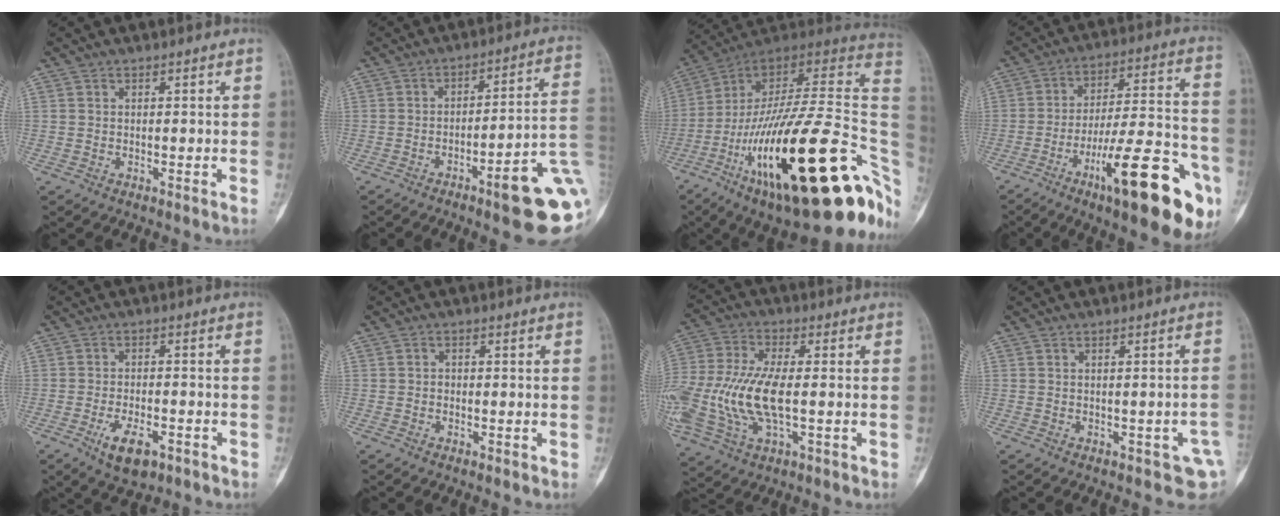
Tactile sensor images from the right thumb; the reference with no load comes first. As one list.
[{"total": 16.4, "force": [-5.9, 3.3, 14.9], "torque": [-0.129, 0.044, -0.074]}, {"total": 39.4, "force": [-10.5, 13.0, 35.8], "torque": [-0.472, 0.069, -0.171]}, {"total": 25.2, "force": [-11.7, 6.8, 21.3], "torque": [-0.267, 0.061, -0.171]}, {"total": 7.1, "force": [-3.6, 3.3, 5.1], "torque": [-0.081, 0.014, -0.056]}, {"total": 1.3, "force": [-0.3, 1.2, 0.4], "torque": [0.004, 0.006, -0.010]}, {"total": 19.4, "force": [-2.5, 9.7, 16.7], "torque": [-0.396, 0.001, -0.042]}, {"total": 5.3, "force": [-1.4, 3.1, 4.1], "torque": [-0.027, 0.017, -0.011]}]